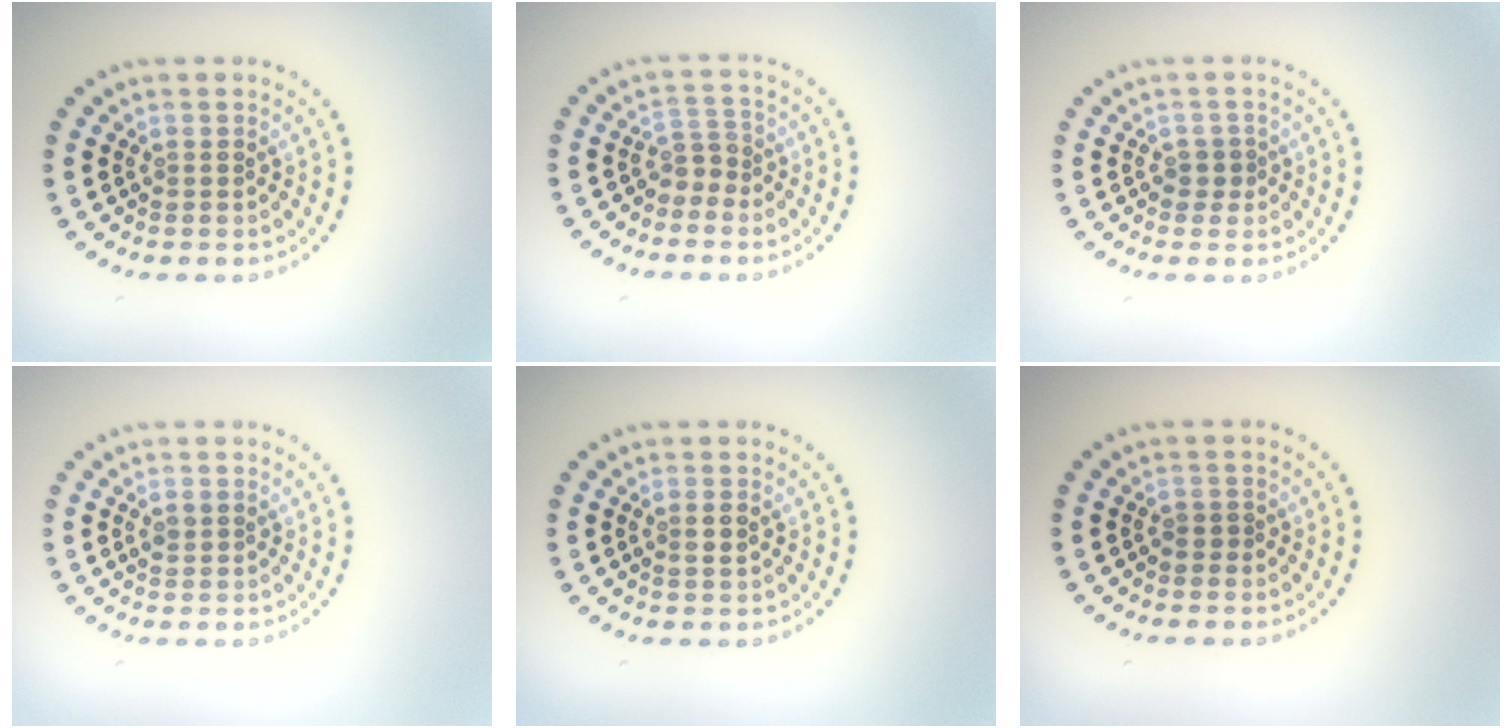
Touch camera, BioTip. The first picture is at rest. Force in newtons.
{"total": 2.0, "press": 1.3, "slide": 1.5}
{"total": 0.9, "press": 0.6, "slide": 0.6}
{"total": 0.9, "press": 0.9, "slide": 0.1}
{"total": 1.0, "press": 1.0, "slide": 0.3}
{"total": 0.6, "press": 0.4, "slide": 0.5}